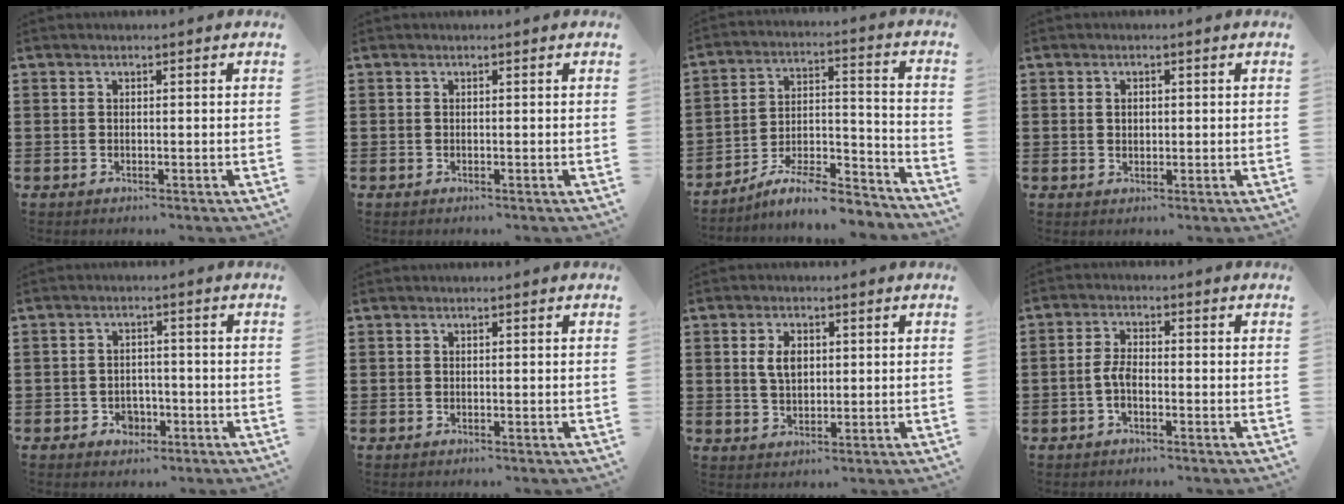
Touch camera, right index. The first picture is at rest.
{"total": 0.0}
{"total": 8.9, "force": [-7.9, 1.5, 3.9], "torque": [-0.060, 0.018, -0.151]}
{"total": 1.3, "force": [0.3, 0.8, 0.9], "torque": [-0.019, 0.007, 0.004]}
{"total": 2.6, "force": [-1.4, 2.0, 1.0], "torque": [-0.024, 0.003, -0.030]}
{"total": 0.0}
{"total": 3.9, "force": [0.8, 2.3, 3.1], "torque": [-0.057, 0.008, 0.011]}
{"total": 3.3, "force": [-1.1, 1.2, 2.9], "torque": [-0.075, -0.005, -0.027]}